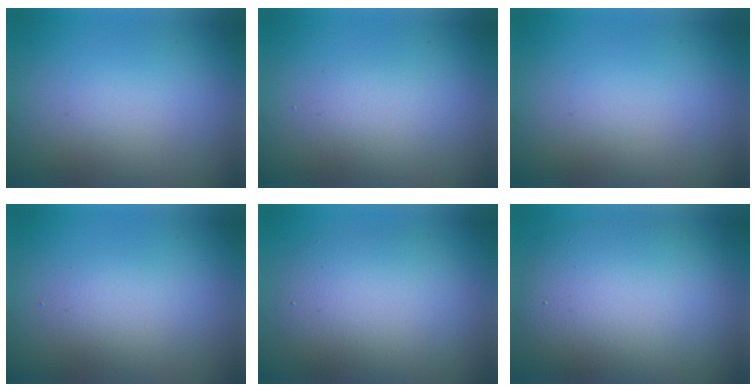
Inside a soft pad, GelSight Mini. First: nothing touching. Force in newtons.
{"total": 1.6, "press": 1.6, "slide": 0.1}
{"total": 0.0}
{"total": 1.9, "press": 1.9, "slide": 0.2}
{"total": 6.1, "press": 6.1, "slide": 0.4}
{"total": 10.5, "press": 10.5, "slide": 0.8}